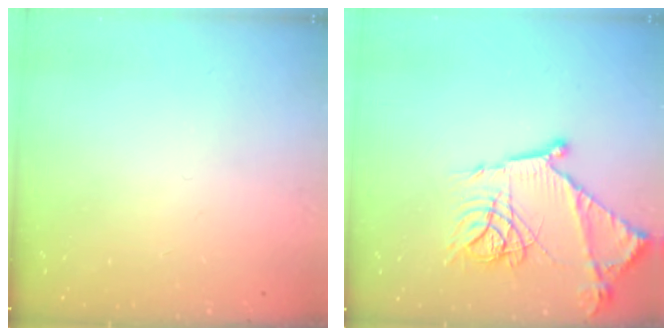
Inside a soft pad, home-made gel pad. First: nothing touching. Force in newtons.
{"total": 16.5, "press": 16.4, "slide": 1.1}